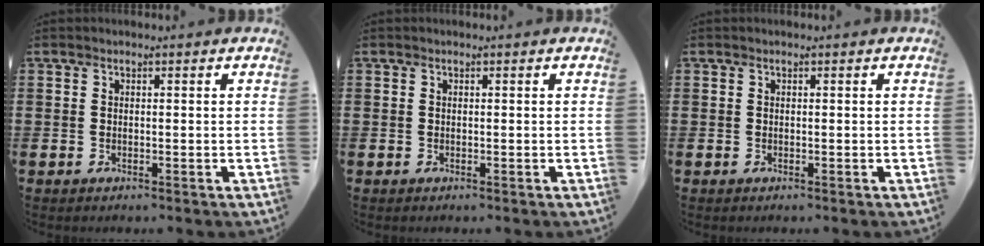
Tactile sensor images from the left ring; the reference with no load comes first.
{"total": 0.0}
{"total": 0.0}